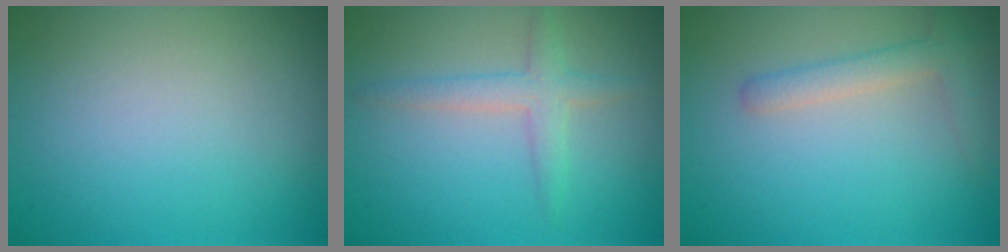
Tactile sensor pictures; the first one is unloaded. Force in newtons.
{"total": 2.2, "press": 2.2, "slide": 0.0}
{"total": 2.2, "press": 2.2, "slide": 0.2}